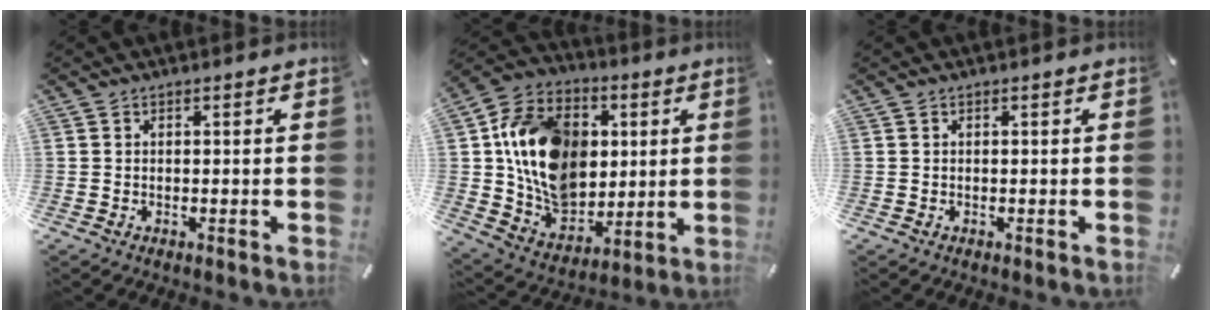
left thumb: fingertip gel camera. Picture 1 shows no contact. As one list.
[{"total": 17.8, "force": [1.8, 14.8, 9.7], "torque": [-0.202, -0.003, 0.044]}, {"total": 0.0}]